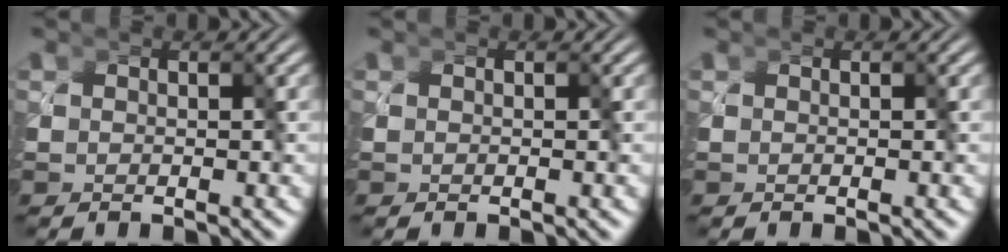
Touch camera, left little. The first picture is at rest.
{"total": 0.0}
{"total": 0.0}